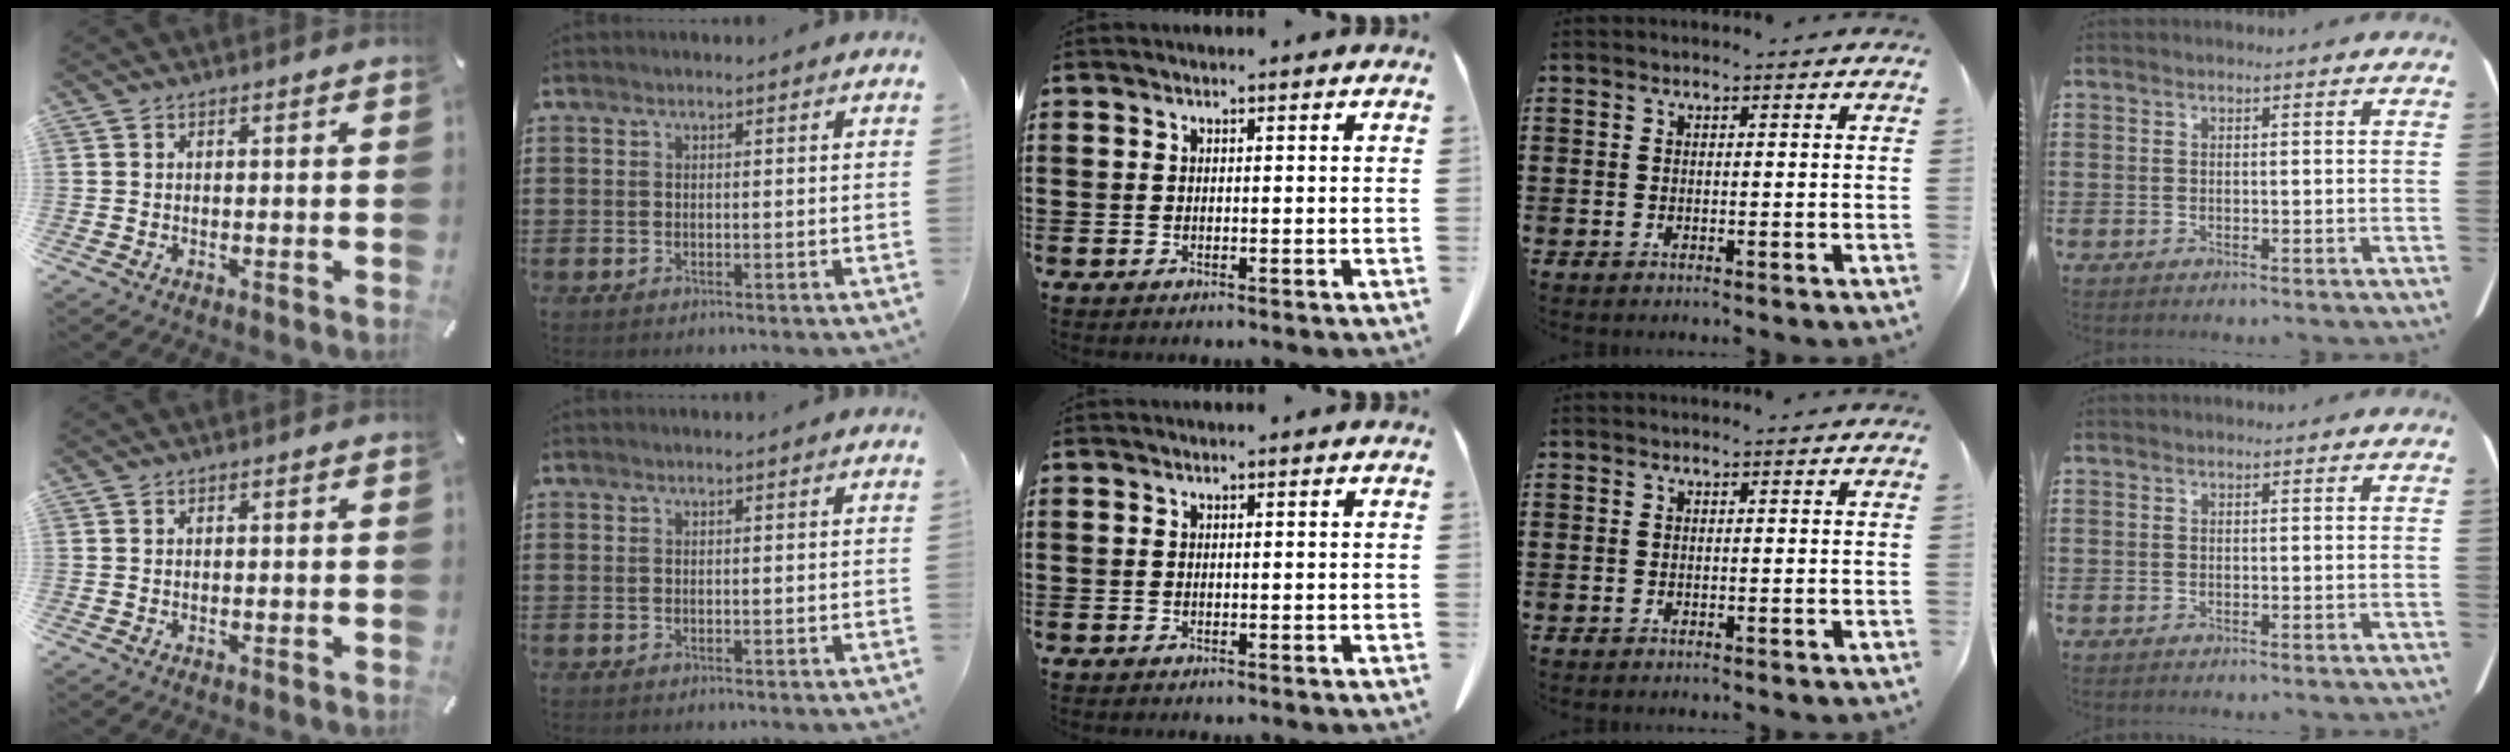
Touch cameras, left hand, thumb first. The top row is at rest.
{}